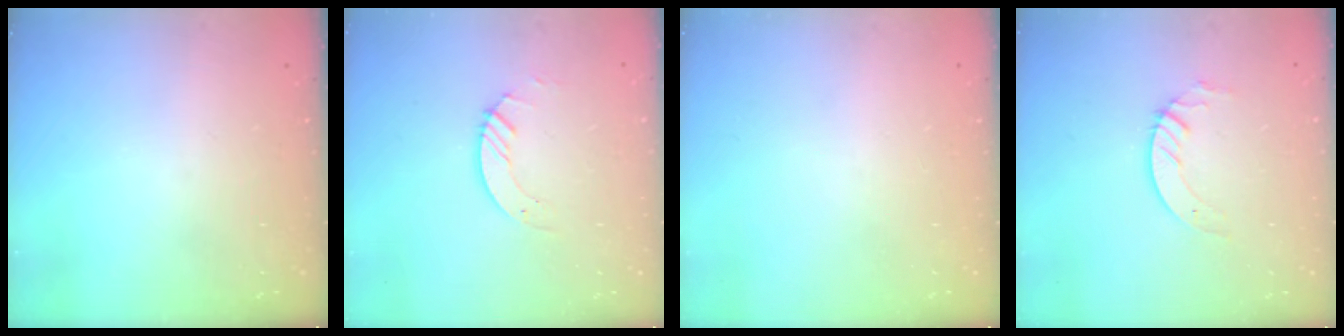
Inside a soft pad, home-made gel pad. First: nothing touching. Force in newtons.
{"total": 3.2, "press": 3.2, "slide": 0.1}
{"total": 0.0}
{"total": 4.0, "press": 4.0, "slide": 0.4}